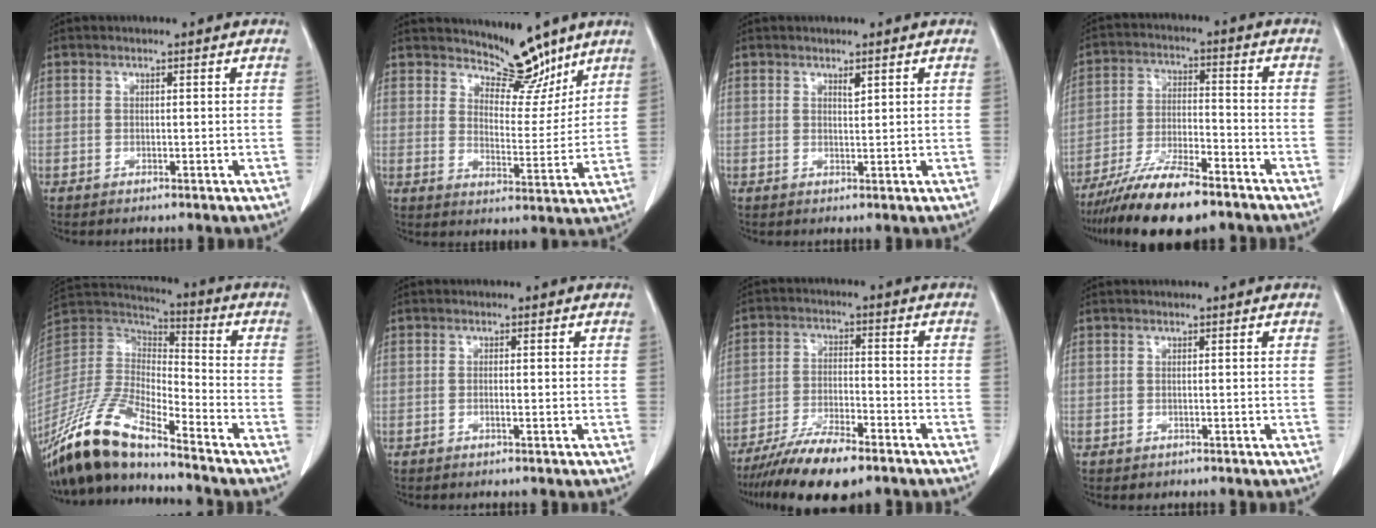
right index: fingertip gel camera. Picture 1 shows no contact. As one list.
[{"total": 7.8, "force": [6.9, 2.8, 2.3], "torque": [-0.022, -0.013, 0.110]}, {"total": 0.9, "force": [0.7, 0.2, 0.6], "torque": [-0.012, -0.006, 0.012]}, {"total": 13.4, "force": [-10.4, 2.6, 8.1], "torque": [-0.145, -0.020, -0.180]}, {"total": 16.6, "force": [-13.4, 3.0, 9.4], "torque": [-0.195, -0.010, -0.260]}, {"total": 0.6, "force": [-0.2, 0.0, 0.6], "torque": [-0.012, 0.001, -0.001]}, {"total": 11.6, "force": [-8.8, 2.4, 7.1], "torque": [-0.123, -0.022, -0.151]}, {"total": 0.5, "force": [-0.1, 0.5, 0.0], "torque": [0.003, 0.005, -0.002]}]